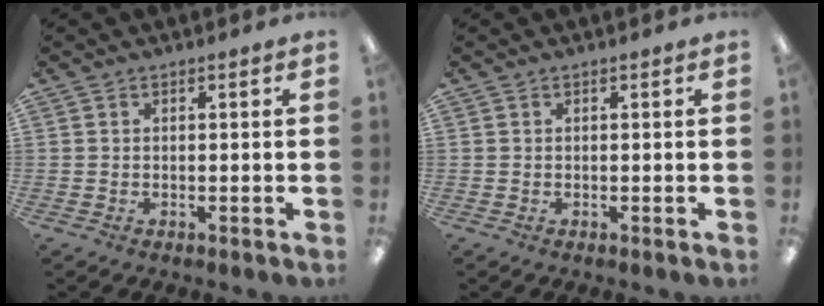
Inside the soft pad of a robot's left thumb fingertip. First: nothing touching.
{"total": 0.0}